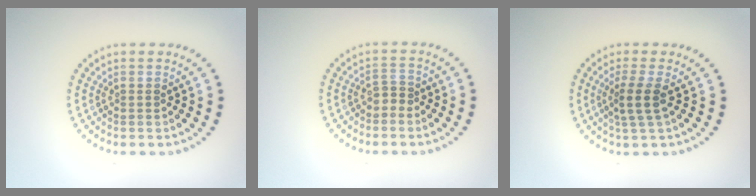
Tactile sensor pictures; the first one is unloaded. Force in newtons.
{"total": 1.1, "press": 0.8, "slide": 0.7}
{"total": 2.2, "press": 1.8, "slide": 1.3}